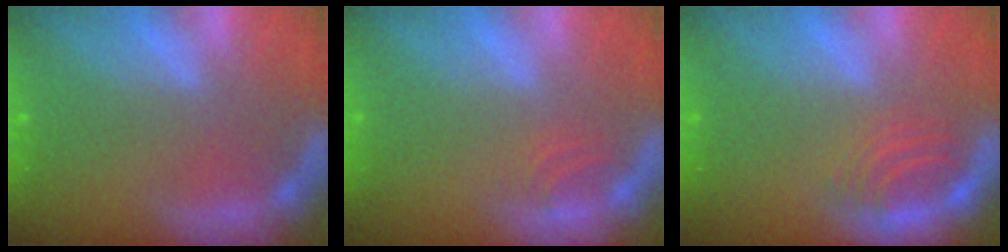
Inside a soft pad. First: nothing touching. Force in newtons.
{"total": 0.9}
{"total": 2.9}